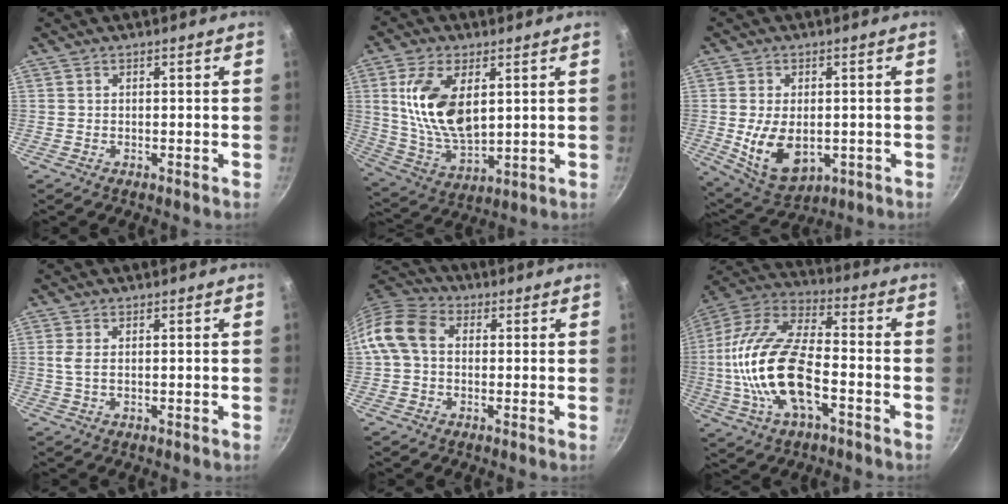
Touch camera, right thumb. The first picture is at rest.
{"total": 15.0, "force": [3.7, 7.9, 12.1], "torque": [-0.221, -0.023, 0.082]}
{"total": 11.3, "force": [-1.3, 7.1, 8.7], "torque": [-0.139, -0.011, -0.003]}
{"total": 2.0, "force": [0.4, 0.7, 1.8], "torque": [-0.042, 0.000, 0.008]}
{"total": 9.3, "force": [0.7, 7.1, 6.1], "torque": [-0.103, 0.024, -0.006]}
{"total": 20.9, "force": [-4.6, 9.7, 18.0], "torque": [-0.352, 0.034, -0.101]}